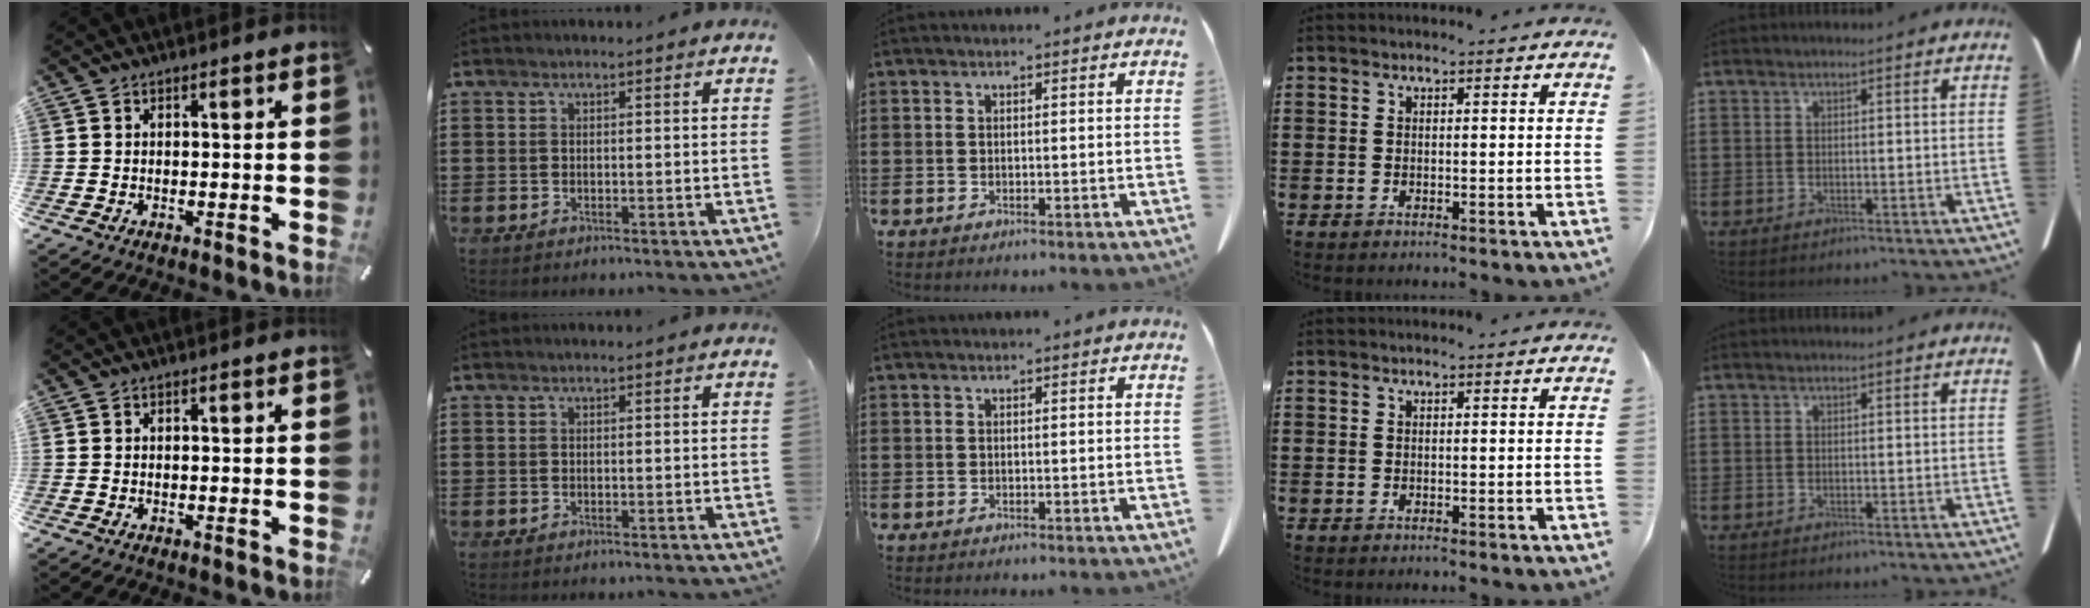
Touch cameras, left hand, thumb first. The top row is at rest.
{}